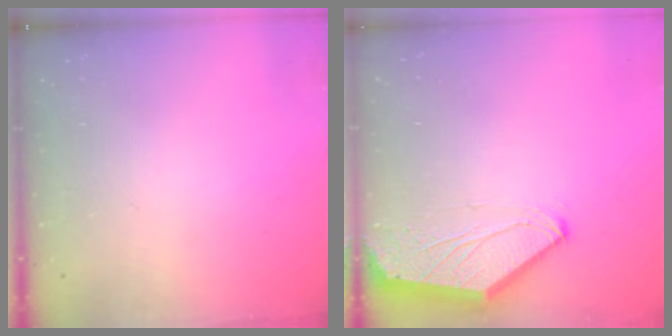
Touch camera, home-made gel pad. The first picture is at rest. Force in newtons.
{"total": 0.0}